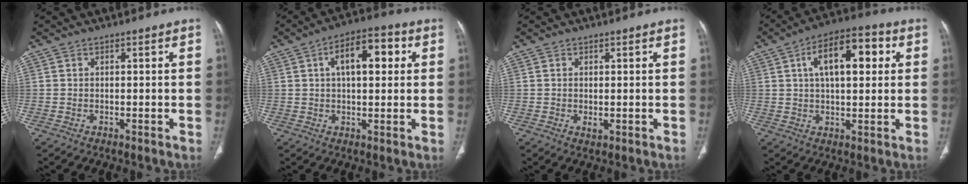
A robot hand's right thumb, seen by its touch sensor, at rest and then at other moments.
{"total": 10.8, "force": [2.8, 5.2, 9.1], "torque": [-0.124, 0.020, 0.038]}
{"total": 1.6, "force": [-0.1, 0.9, 1.3], "torque": [-0.025, -0.005, 0.001]}
{"total": 13.5, "force": [3.7, 6.4, 11.3], "torque": [-0.163, 0.019, 0.053]}